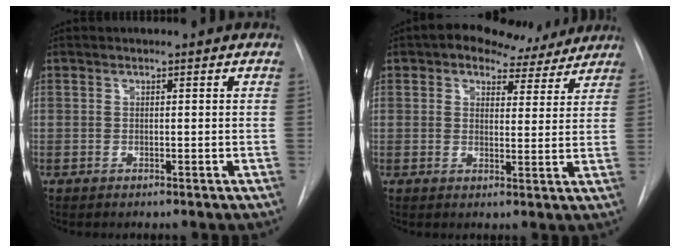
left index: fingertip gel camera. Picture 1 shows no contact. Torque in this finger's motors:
{"motor_torque": [1.08, -1.06, 0.26, 0.05]}